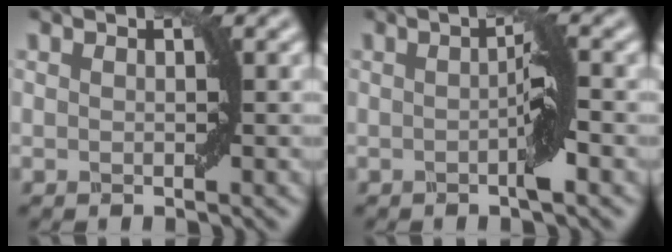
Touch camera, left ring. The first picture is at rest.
{"total": 2.6, "force": [-0.4, 0.0, 2.5], "torque": [-0.039, 0.004, -0.007]}